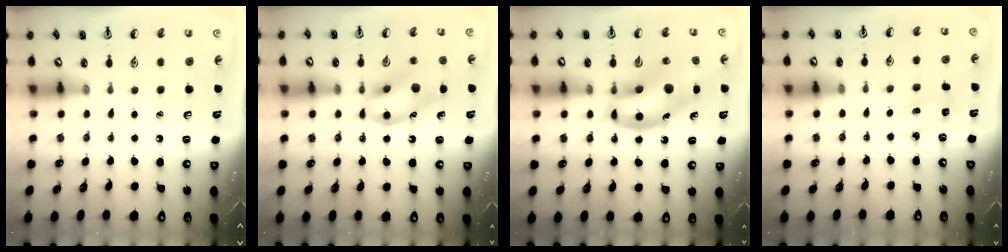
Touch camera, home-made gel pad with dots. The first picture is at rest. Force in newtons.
{"total": 13.8, "press": 13.6, "slide": 2.4}
{"total": 17.1, "press": 16.5, "slide": 4.5}
{"total": 2.6, "press": 2.4, "slide": 0.8}